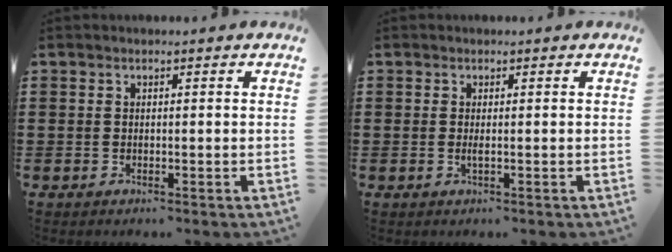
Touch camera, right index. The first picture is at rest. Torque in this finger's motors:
{"motor_torque": [0.37, 0.44, 0.11, 0.02]}